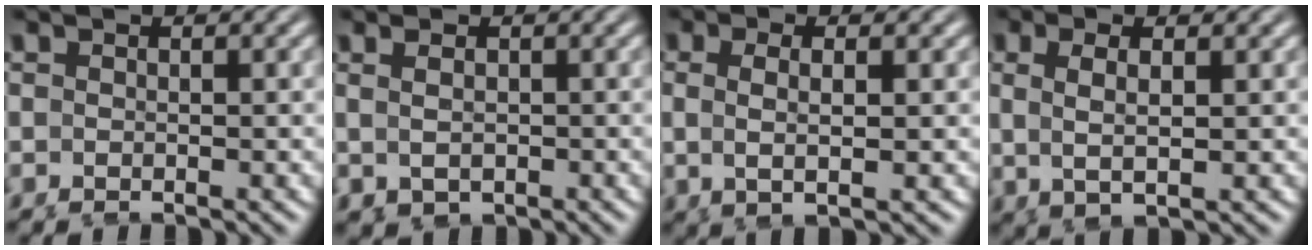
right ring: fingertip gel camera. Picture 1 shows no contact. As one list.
[{"total": 1.9, "force": [0.1, 1.3, 1.3], "torque": [-0.020, -0.008, 0.008]}, {"total": 3.1, "force": [0.0, 1.2, 2.8], "torque": [-0.058, -0.001, 0.000]}, {"total": 3.9, "force": [0.4, 2.1, 3.2], "torque": [-0.068, 0.001, 0.007]}]